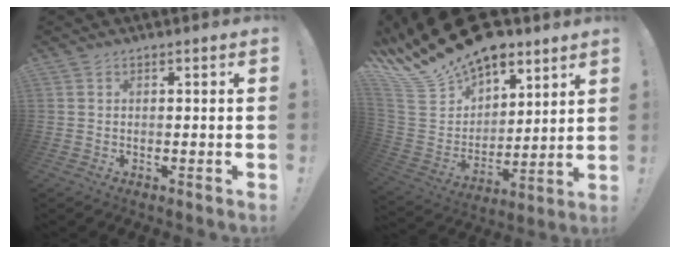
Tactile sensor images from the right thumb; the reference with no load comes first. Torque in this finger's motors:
{"motor_torque": [0.50, 2.79, 0.84, 0.91, 0.26]}